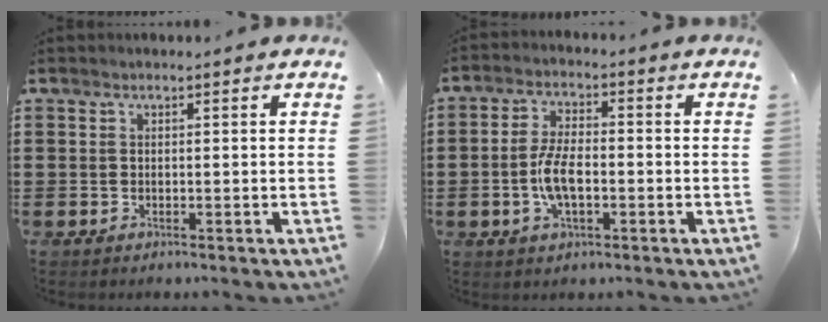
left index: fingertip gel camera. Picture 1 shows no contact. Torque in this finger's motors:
{"motor_torque": [1.55, 0.59, 0.57, 0.19]}